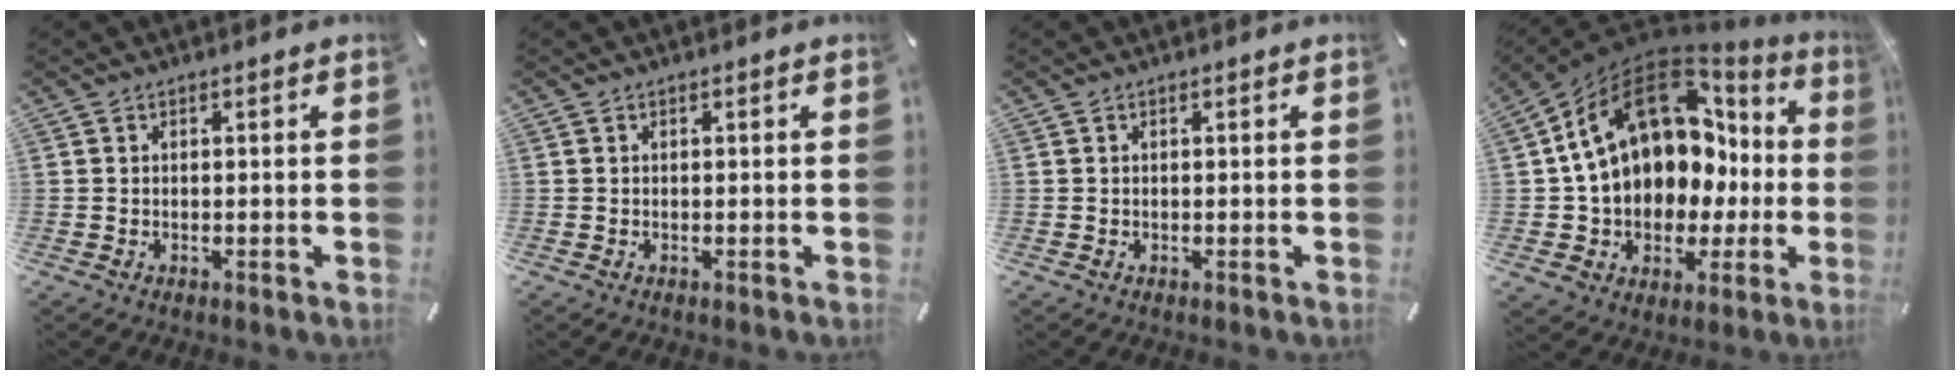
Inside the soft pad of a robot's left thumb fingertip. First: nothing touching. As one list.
[{"total": 0.0}, {"total": 0.0}, {"total": 18.5, "force": [5.9, 13.1, 11.7], "torque": [-0.207, -0.040, 0.101]}]